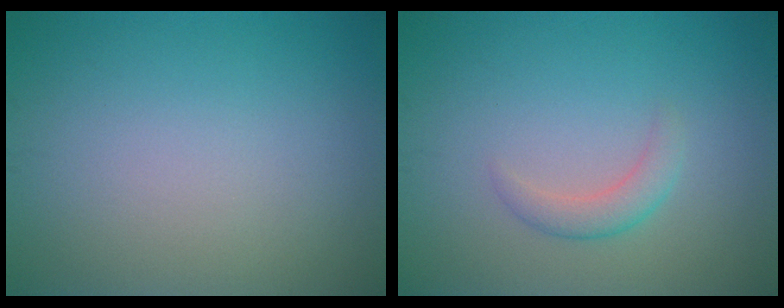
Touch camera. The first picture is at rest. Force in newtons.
{"total": 1.8, "press": 1.8, "slide": 0.2}